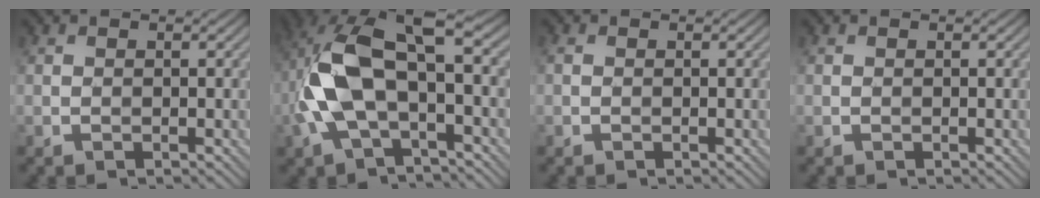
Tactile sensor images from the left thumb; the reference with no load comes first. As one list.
[{"total": 12.5, "force": [-1.1, 5.8, 11.0], "torque": [-0.257, 0.012, -0.029]}, {"total": 0.7, "force": [-0.1, 0.5, 0.5], "torque": [-0.014, 0.002, -0.004]}, {"total": 0.0}]